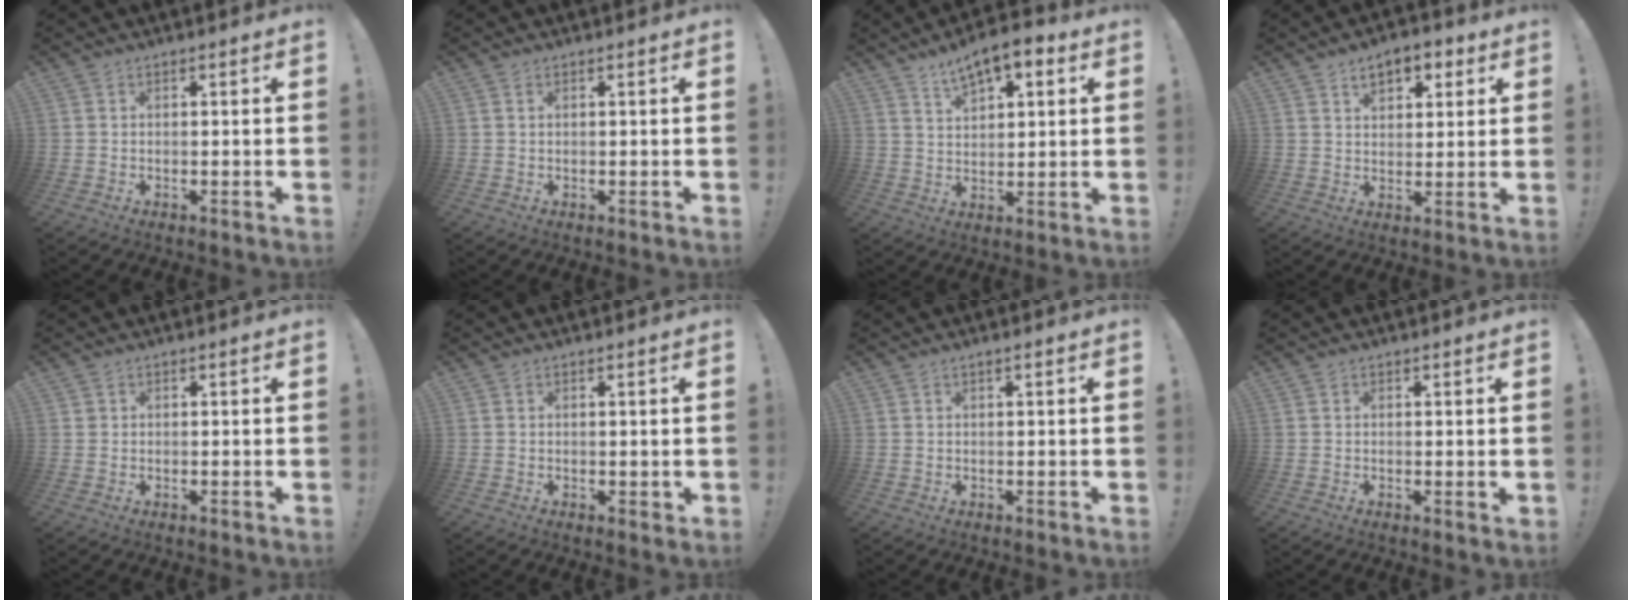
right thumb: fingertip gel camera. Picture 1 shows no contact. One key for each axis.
{"total": 0.6, "fx": 0.3, "fy": 0.2, "fz": 0.4, "tx": -0.014, "ty": 0.003, "tz": 0.008}
{"total": 9.0, "fx": 5.9, "fy": 4.0, "fz": 5.5, "tx": -0.089, "ty": -0.023, "tz": 0.107}
{"total": 7.9, "fx": 4.1, "fy": 5.0, "fz": 4.6, "tx": -0.057, "ty": -0.009, "tz": 0.073}
{"total": 0.8, "fx": 0.5, "fy": 0.6, "fz": 0.1, "tx": 0.001, "ty": 0.000, "tz": 0.009}
{"total": 1.2, "fx": 0.6, "fy": 0.8, "fz": 0.7, "tx": -0.008, "ty": 0.000, "tz": 0.010}
{"total": 0.8, "fx": 0.4, "fy": 0.0, "fz": 0.7, "tx": -0.019, "ty": 0.003, "tz": 0.008}
{"total": 1.0, "fx": 0.5, "fy": 0.3, "fz": 0.8, "tx": -0.002, "ty": -0.004, "tz": 0.006}